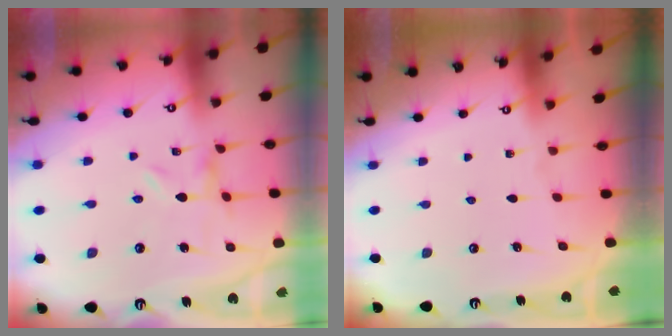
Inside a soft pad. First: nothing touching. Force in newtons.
{"total": 0.0}